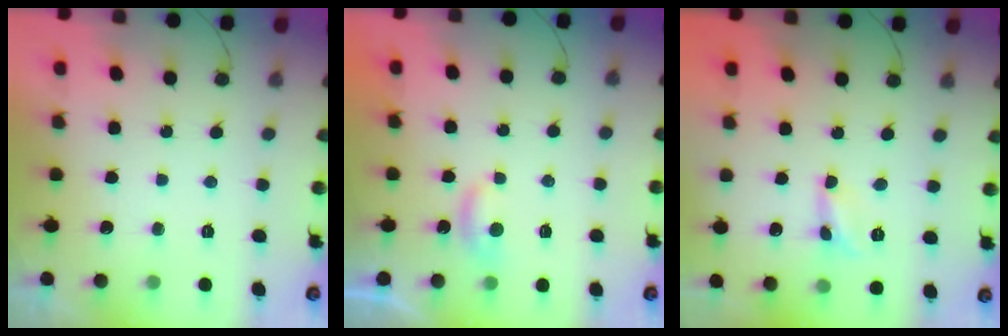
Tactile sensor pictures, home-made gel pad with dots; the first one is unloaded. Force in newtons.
{"total": 3.6, "press": 3.6, "slide": 0.4}
{"total": 2.0, "press": 2.0, "slide": 0.2}